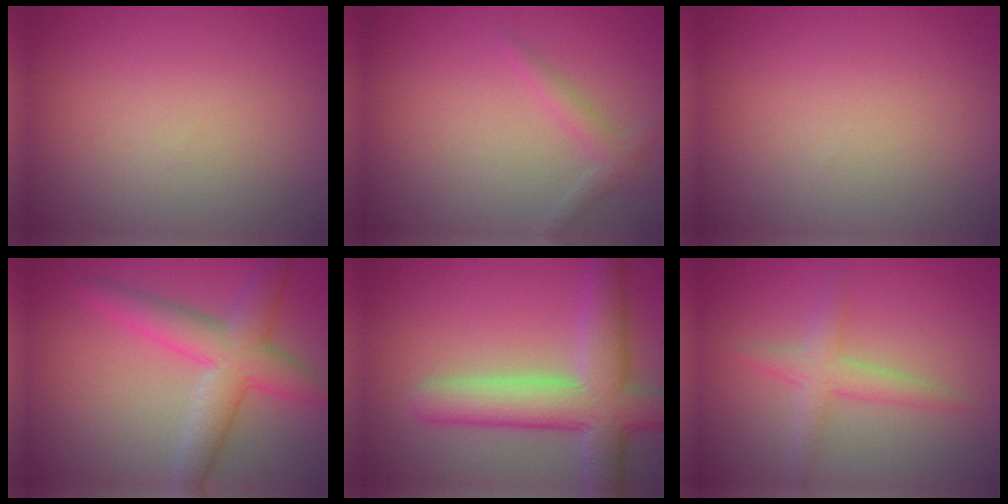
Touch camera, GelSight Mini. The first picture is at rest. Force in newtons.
{"total": 1.5, "press": 1.5, "slide": 0.1}
{"total": 0.0}
{"total": 5.3, "press": 5.3, "slide": 0.2}
{"total": 7.3, "press": 7.2, "slide": 0.8}
{"total": 2.5, "press": 2.5, "slide": 0.2}